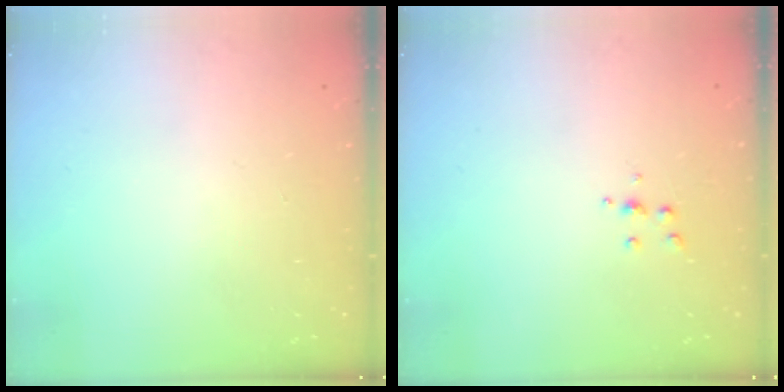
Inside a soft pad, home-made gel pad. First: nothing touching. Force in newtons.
{"total": 5.0, "press": 4.9, "slide": 0.8}